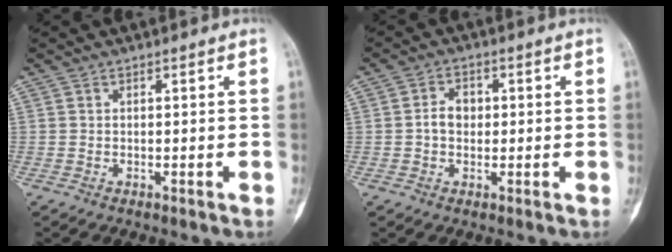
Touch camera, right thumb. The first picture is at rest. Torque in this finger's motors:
{"motor_torque": [0.78, 0.62, 0.32, -0.06, -0.04]}